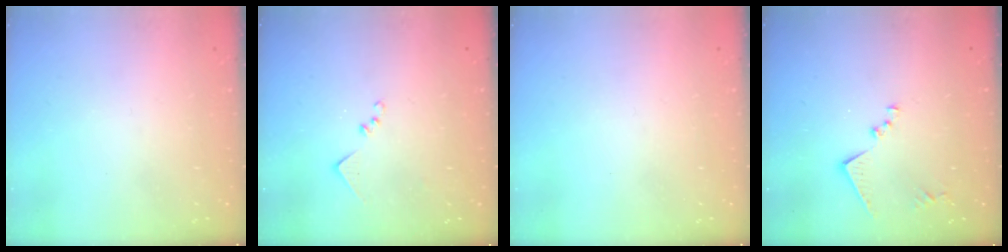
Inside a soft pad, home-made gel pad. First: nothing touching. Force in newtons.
{"total": 8.0, "press": 8.0, "slide": 0.5}
{"total": 0.0}
{"total": 10.1, "press": 10.1, "slide": 0.6}